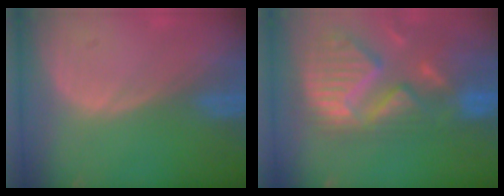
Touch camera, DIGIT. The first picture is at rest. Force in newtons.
{"total": 13.9, "press": 11.8, "slide": 7.3}